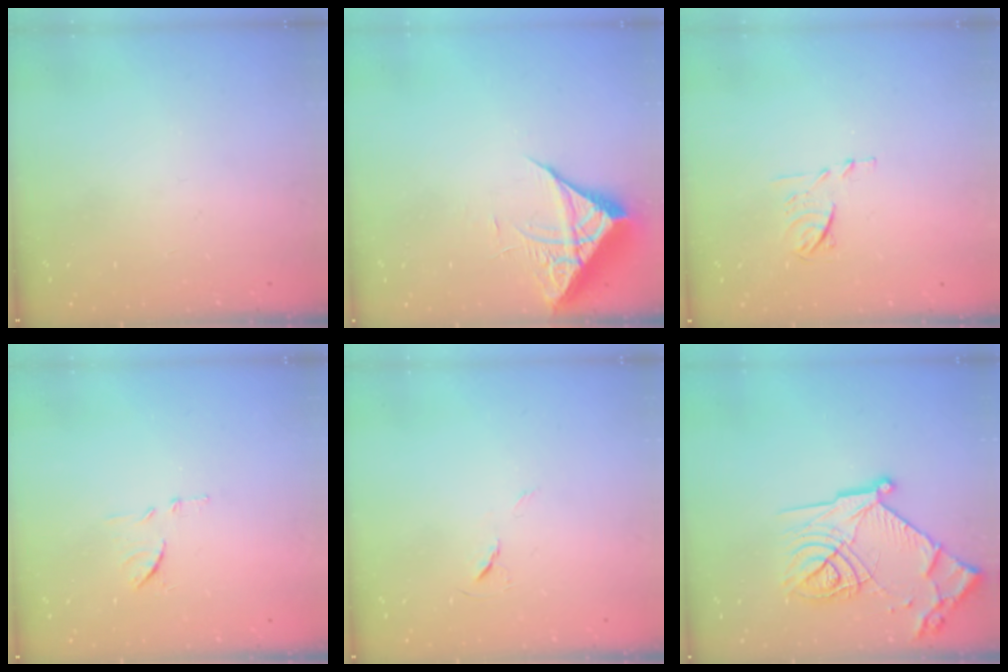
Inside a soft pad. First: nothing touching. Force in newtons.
{"total": 7.3, "press": 7.2, "slide": 0.3}
{"total": 6.6, "press": 6.6, "slide": 0.9}
{"total": 8.2, "press": 8.2, "slide": 0.6}
{"total": 5.6, "press": 5.1, "slide": 2.2}
{"total": 20.3, "press": 20.2, "slide": 1.9}